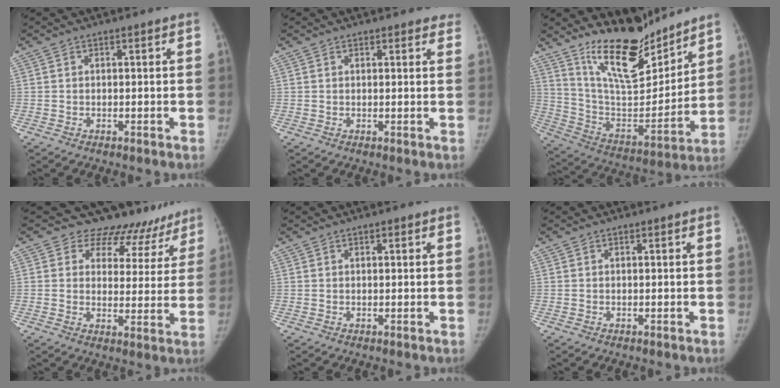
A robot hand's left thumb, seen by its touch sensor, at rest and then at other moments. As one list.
[{"total": 2.8, "force": [2.5, 1.2, 0.4], "torque": [0.026, -0.008, 0.011]}, {"total": 18.8, "force": [15.2, 6.4, 8.9], "torque": [-0.101, -0.112, 0.271]}, {"total": 16.2, "force": [13.9, 8.3, 1.3], "torque": [0.038, -0.073, 0.141]}, {"total": 0.7, "force": [0.3, 0.4, 0.5], "torque": [-0.003, 0.000, 0.004]}, {"total": 0.0}]